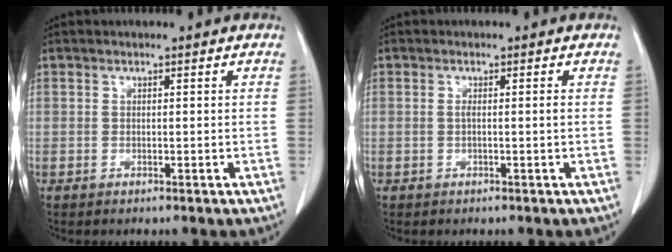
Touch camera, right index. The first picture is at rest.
{"total": 1.1, "force": [-0.1, -0.2, 1.1], "torque": [-0.021, -0.001, -0.001]}